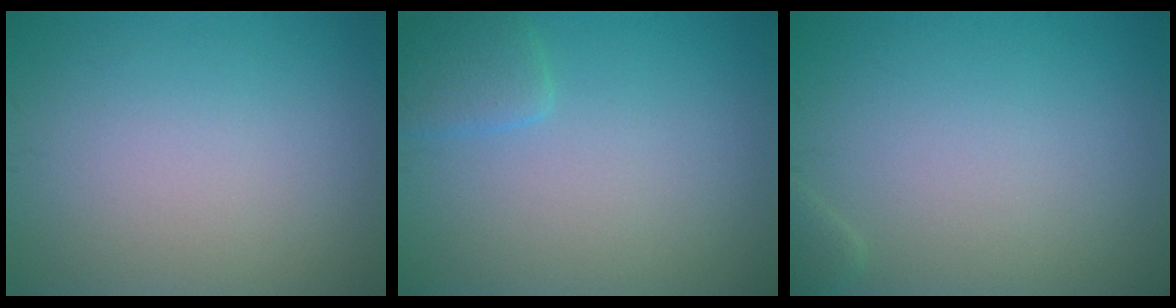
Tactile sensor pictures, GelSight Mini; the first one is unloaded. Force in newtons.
{"total": 1.8, "press": 1.8, "slide": 0.2}
{"total": 0.7, "press": 0.7, "slide": 0.1}